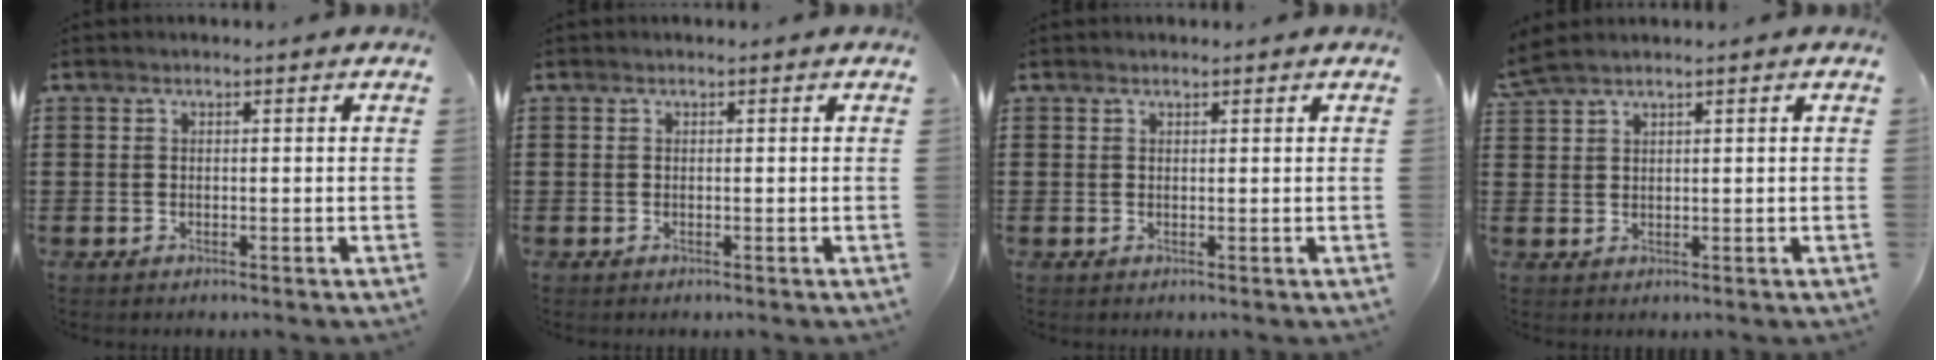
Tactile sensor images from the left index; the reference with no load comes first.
{"total": 0.0}
{"total": 0.6, "force": [0.5, 0.2, 0.2], "torque": [-0.005, 0.001, 0.010]}
{"total": 2.2, "force": [1.8, 0.2, 1.3], "torque": [-0.030, 0.002, 0.034]}